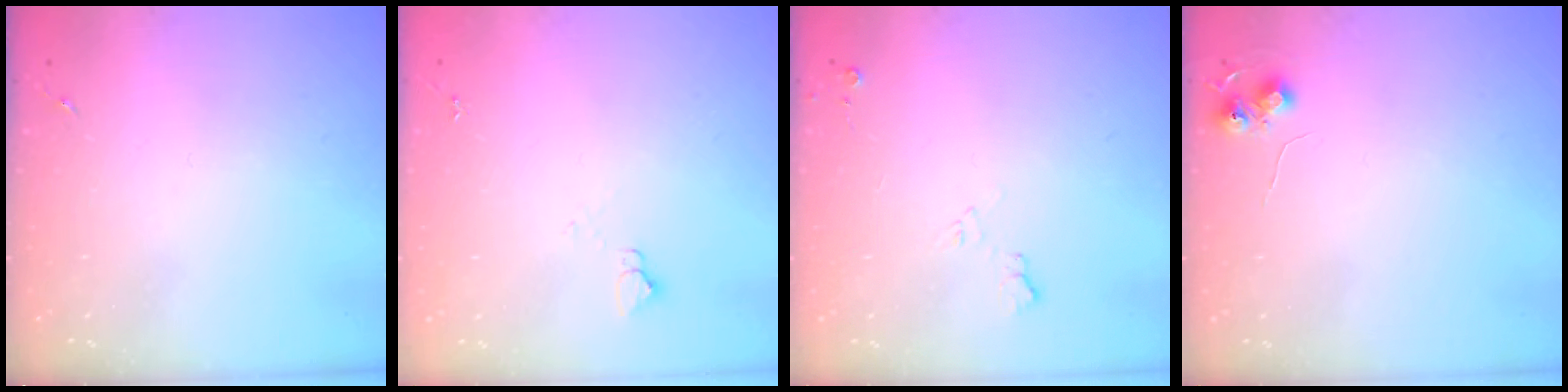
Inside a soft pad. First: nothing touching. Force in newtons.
{"total": 3.1, "press": 3.0, "slide": 0.3}
{"total": 6.0, "press": 6.0, "slide": 1.0}
{"total": 5.6, "press": 5.6, "slide": 0.8}